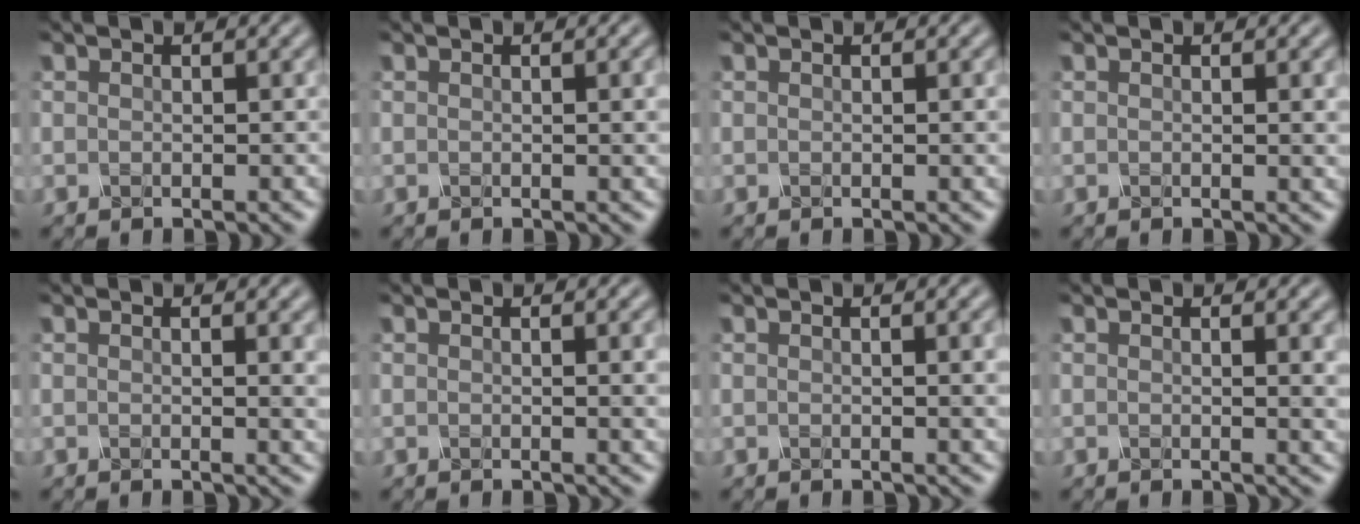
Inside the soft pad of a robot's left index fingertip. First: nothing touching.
{"total": 1.9, "force": [0.2, 0.5, 1.8], "torque": [-0.016, 0.004, -0.001]}
{"total": 0.8, "force": [0.1, 0.2, 0.8], "torque": [-0.007, 0.002, 0.000]}
{"total": 1.7, "force": [0.2, 0.5, 1.6], "torque": [-0.014, 0.002, 0.000]}
{"total": 2.4, "force": [0.4, 0.8, 2.2], "torque": [-0.017, 0.000, 0.001]}
{"total": 2.7, "force": [0.2, 0.8, 2.6], "torque": [-0.023, 0.003, -0.001]}
{"total": 3.0, "force": [0.2, 0.9, 2.8], "torque": [-0.024, 0.005, -0.002]}
{"total": 2.7, "force": [0.4, 0.9, 2.5], "torque": [-0.020, 0.000, 0.002]}